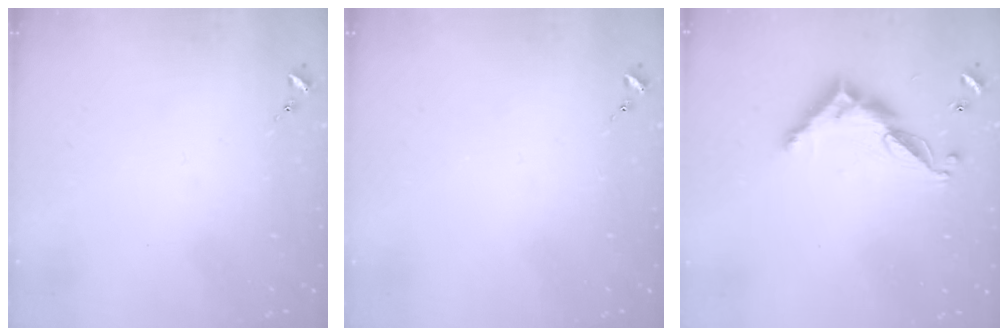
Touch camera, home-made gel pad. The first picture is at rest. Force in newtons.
{"total": 0.0}
{"total": 11.6, "press": 11.6, "slide": 0.3}